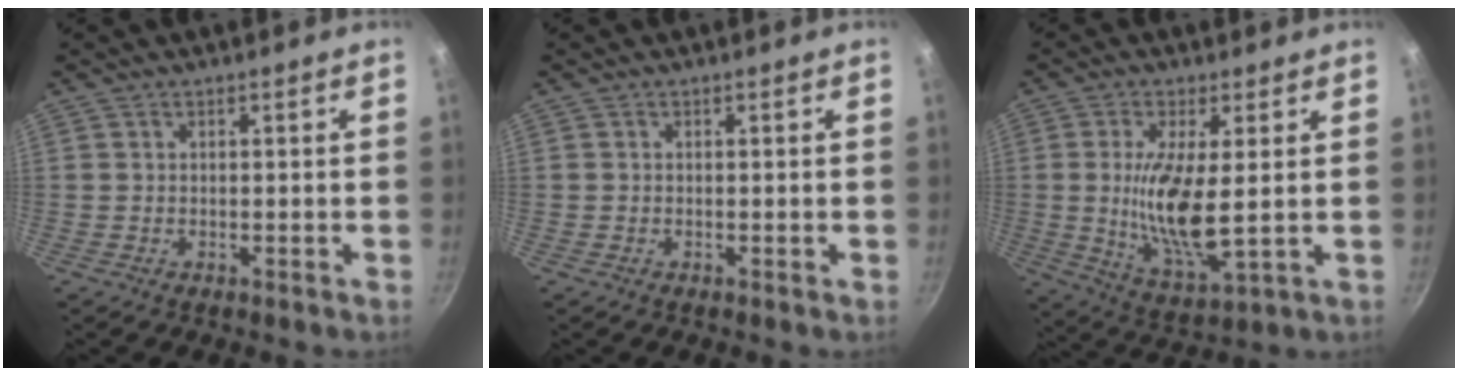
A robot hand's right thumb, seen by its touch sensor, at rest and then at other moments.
{"total": 0.0}
{"total": 12.6, "force": [0.8, 4.0, 11.9], "torque": [-0.234, -0.022, 0.021]}